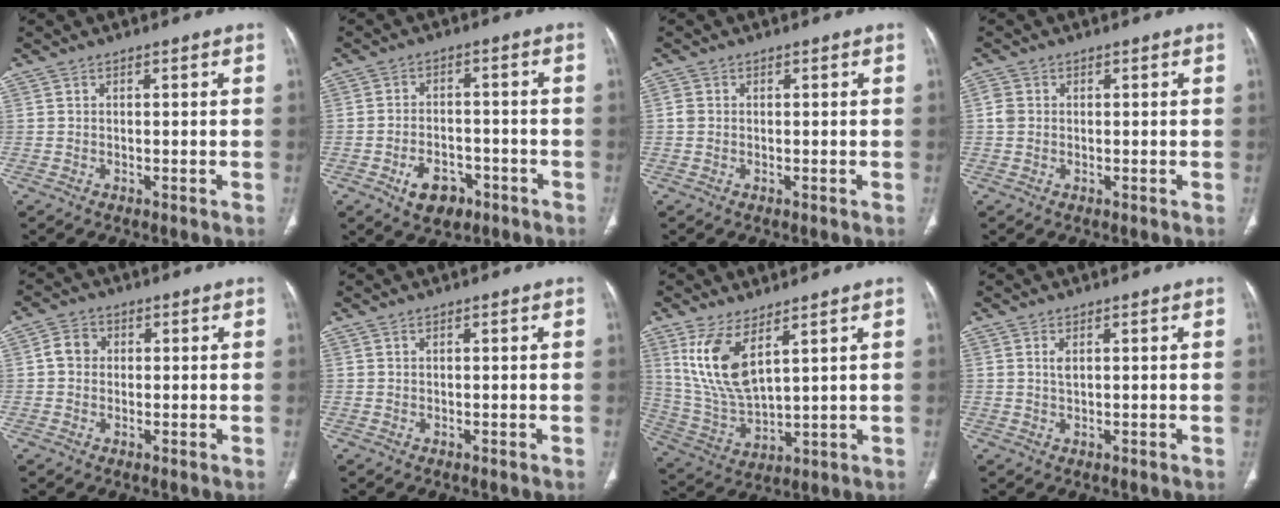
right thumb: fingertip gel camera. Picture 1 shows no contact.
{"total": 7.4, "force": [-3.8, 4.8, 4.2], "torque": [-0.053, 0.027, -0.055]}
{"total": 1.2, "force": [0.0, 1.1, 0.5], "torque": [-0.006, 0.002, 0.001]}
{"total": 2.0, "force": [0.1, 1.8, 0.9], "torque": [-0.016, 0.003, 0.001]}
{"total": 3.8, "force": [0.4, 3.3, 1.8], "torque": [-0.023, 0.010, 0.001]}
{"total": 0.0}
{"total": 11.6, "force": [5.7, 4.5, 9.1], "torque": [-0.185, -0.033, 0.131]}
{"total": 1.3, "force": [0.5, 0.6, 1.1], "torque": [-0.021, 0.000, 0.013]}